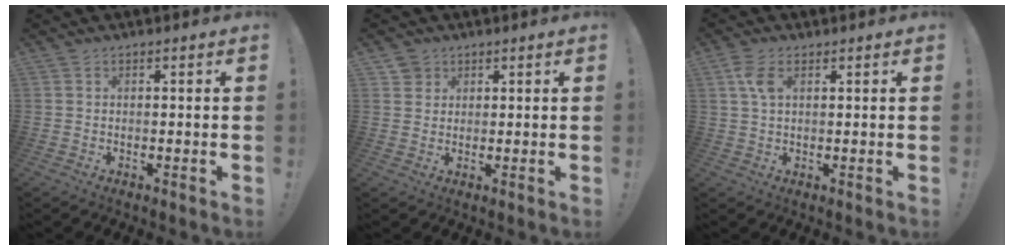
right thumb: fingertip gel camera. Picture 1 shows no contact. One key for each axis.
{"total": 3.1, "fx": 1.8, "fy": 2.4, "fz": 0.3, "tx": 0.001, "ty": -0.008, "tz": 0.033}
{"total": 5.3, "fx": 2.0, "fy": 2.8, "fz": 4.0, "tx": -0.080, "ty": -0.002, "tz": 0.036}